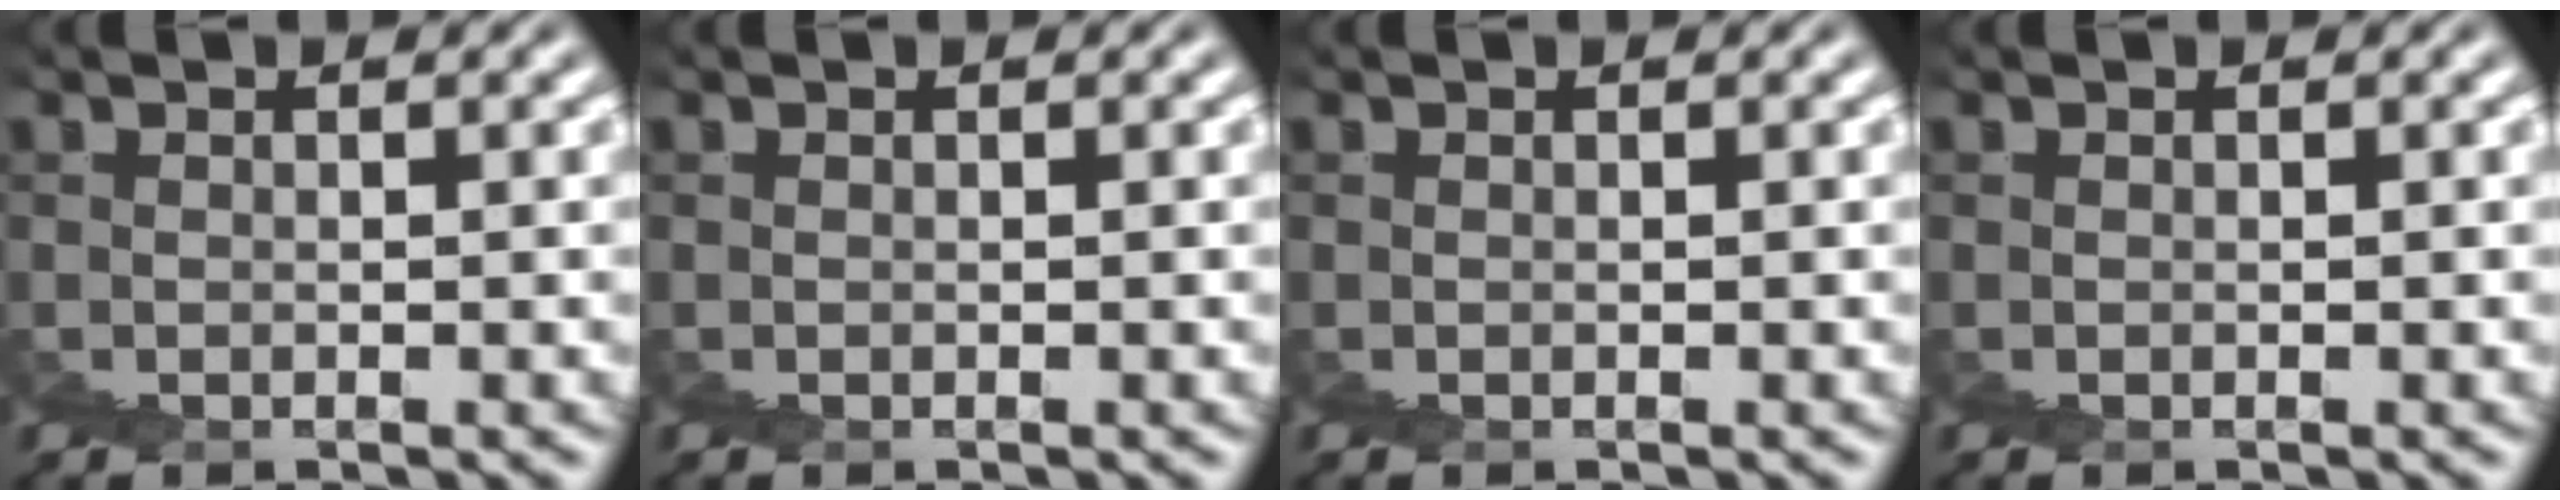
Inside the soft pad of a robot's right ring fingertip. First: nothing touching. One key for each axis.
{"total": 0.0}
{"total": 0.0}
{"total": 0.0}